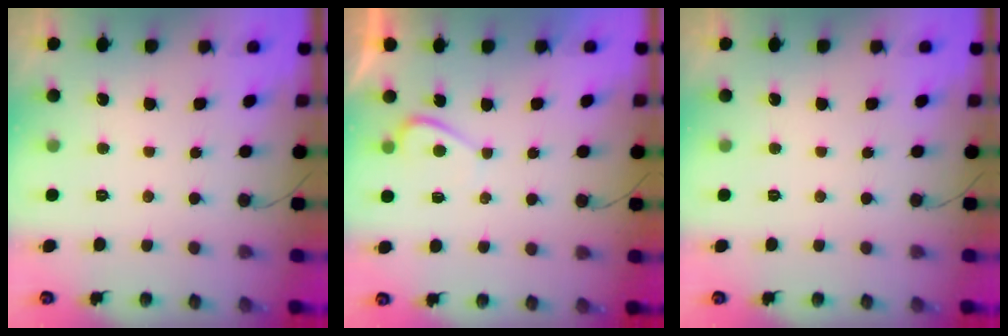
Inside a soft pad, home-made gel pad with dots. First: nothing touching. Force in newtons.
{"total": 0.0}
{"total": 0.0}